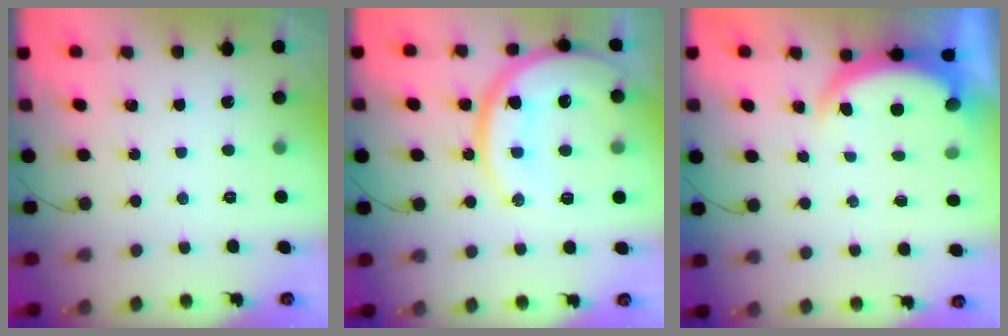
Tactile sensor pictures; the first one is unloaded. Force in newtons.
{"total": 18.3, "press": 18.2, "slide": 1.9}
{"total": 5.8, "press": 5.8, "slide": 0.9}